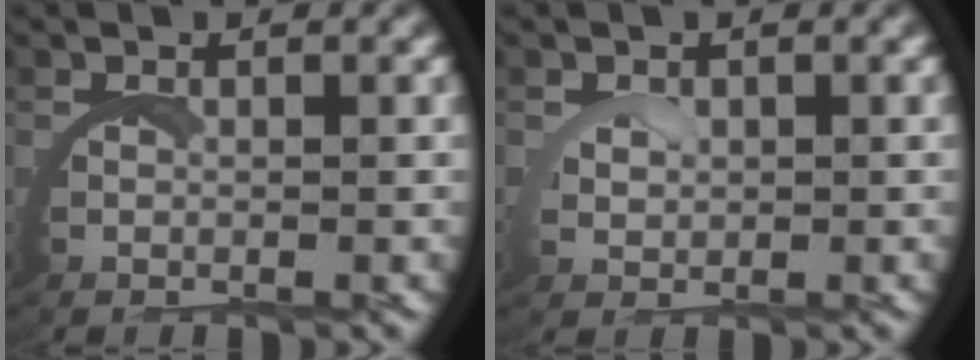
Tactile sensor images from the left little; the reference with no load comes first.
{"total": 1.3, "force": [1.1, 0.3, 0.6], "torque": [-0.024, -0.005, 0.026]}